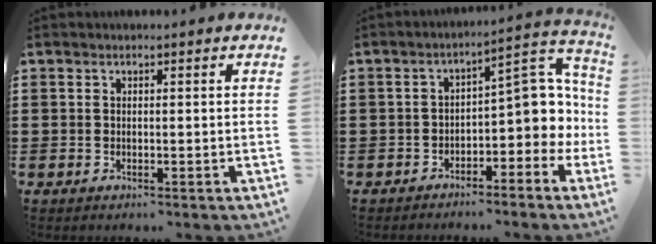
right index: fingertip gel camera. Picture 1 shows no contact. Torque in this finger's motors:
{"motor_torque": [1.77, -0.36, 0.63, 0.07]}